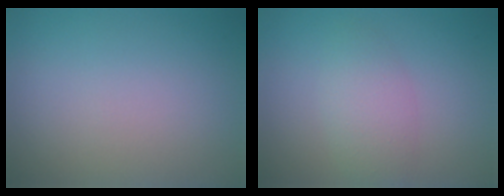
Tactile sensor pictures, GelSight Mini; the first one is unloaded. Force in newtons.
{"total": 2.8, "press": 2.8, "slide": 0.1}